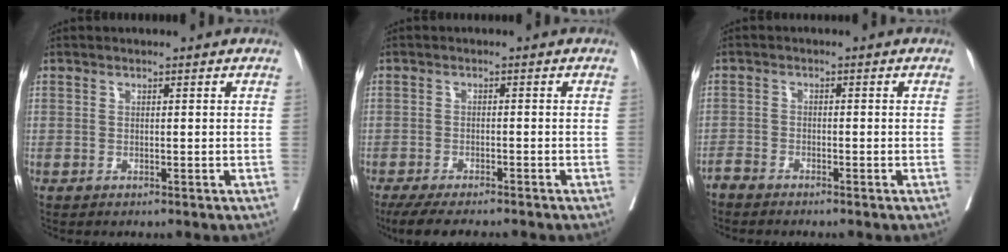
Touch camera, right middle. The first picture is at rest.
{"total": 8.8, "force": [-7.6, 1.1, 4.4], "torque": [-0.059, -0.014, -0.117]}
{"total": 1.8, "force": [-1.8, 0.0, 0.2], "torque": [0.000, -0.003, -0.035]}